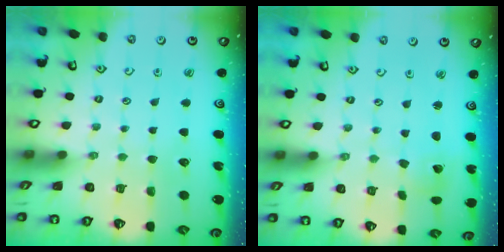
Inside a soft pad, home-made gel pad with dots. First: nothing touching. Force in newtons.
{"total": 1.9, "press": 1.9, "slide": 0.2}